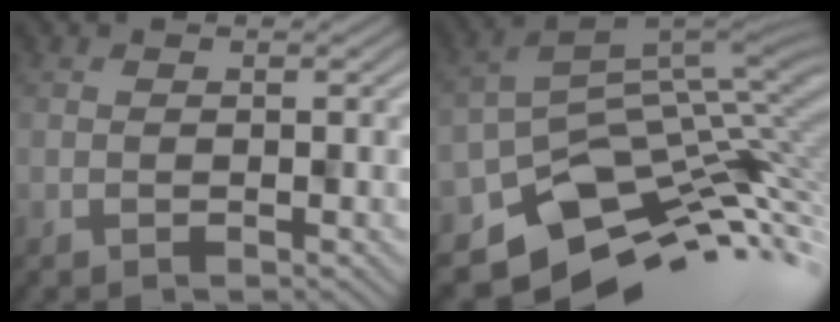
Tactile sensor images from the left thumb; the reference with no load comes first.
{"total": 8.9, "force": [-4.4, 5.7, 5.2], "torque": [-0.102, -0.026, -0.070]}